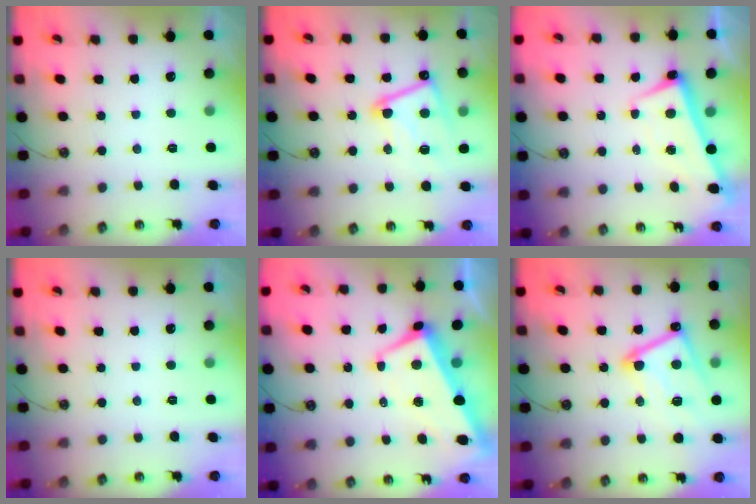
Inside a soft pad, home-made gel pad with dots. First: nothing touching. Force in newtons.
{"total": 11.6, "press": 11.5, "slide": 0.8}
{"total": 2.7, "press": 2.6, "slide": 0.6}
{"total": 0.0}
{"total": 1.8, "press": 1.1, "slide": 1.3}
{"total": 12.4, "press": 12.4, "slide": 0.4}